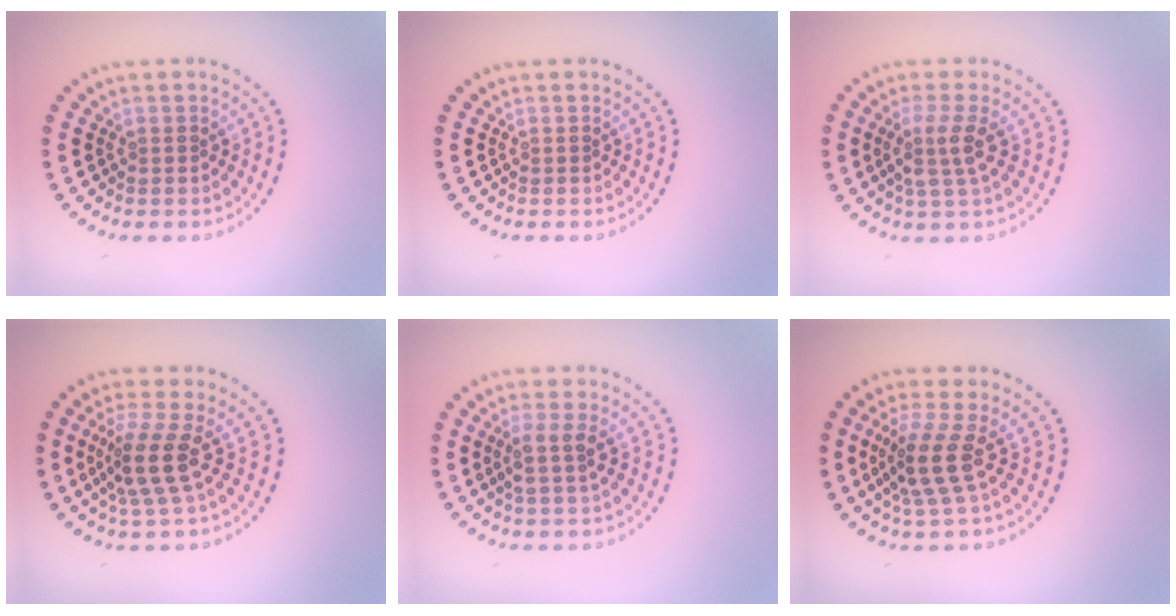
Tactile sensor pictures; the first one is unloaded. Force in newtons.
{"total": 0.0}
{"total": 2.8, "press": 2.2, "slide": 1.7}
{"total": 3.7, "press": 2.8, "slide": 2.4}
{"total": 2.2, "press": 1.8, "slide": 1.2}
{"total": 3.7, "press": 2.8, "slide": 2.5}